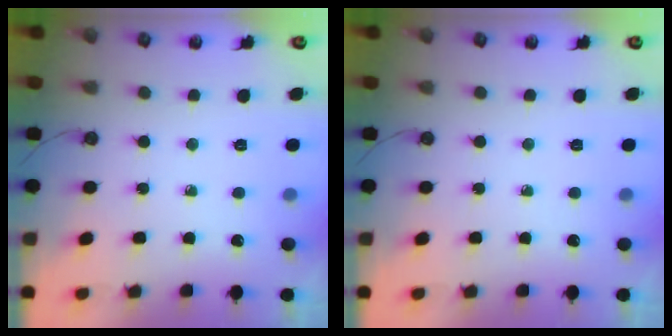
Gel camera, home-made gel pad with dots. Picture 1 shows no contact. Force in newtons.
{"total": 0.0}